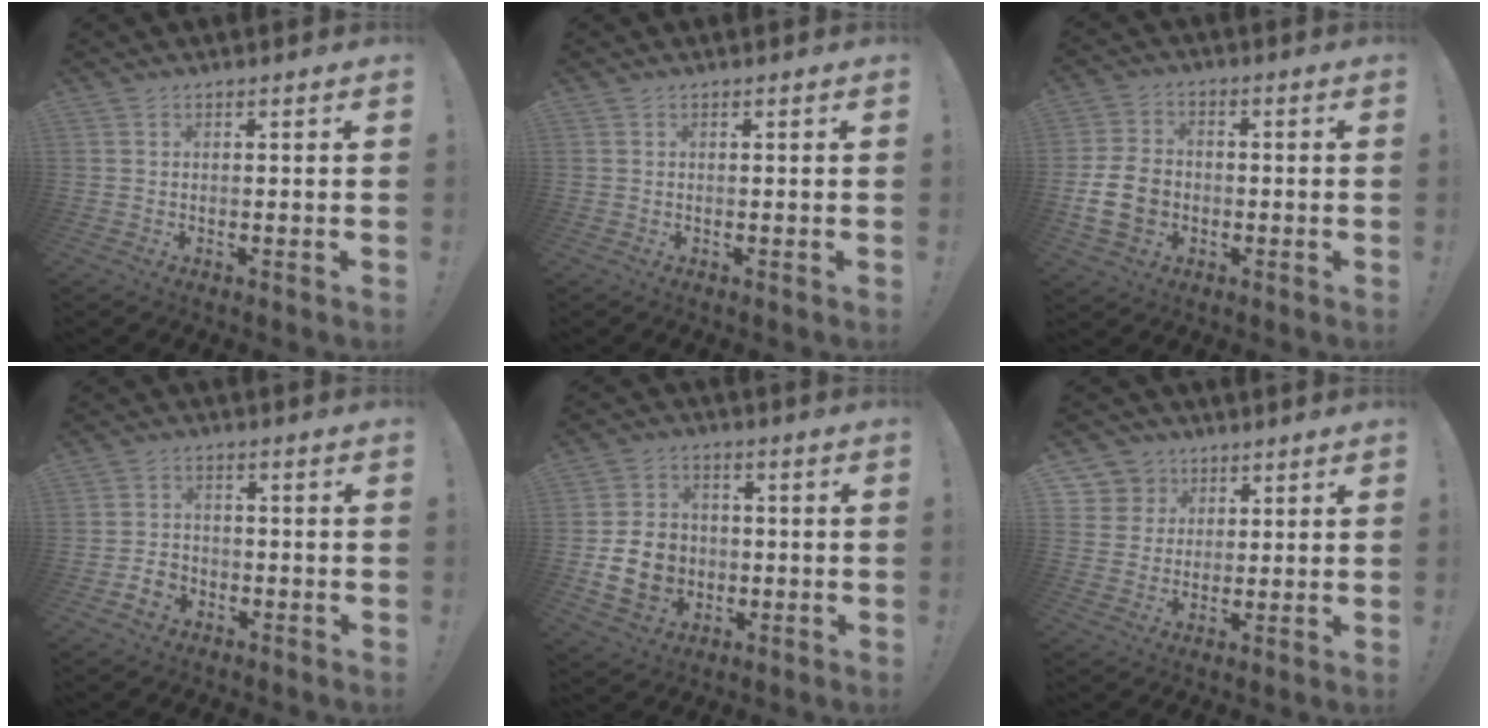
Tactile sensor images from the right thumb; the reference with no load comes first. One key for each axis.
{"total": 0.0}
{"total": 12.0, "fx": -2.7, "fy": 9.2, "fz": 7.3, "tx": -0.139, "ty": 0.018, "tz": -0.047}
{"total": 5.3, "fx": -2.6, "fy": 4.2, "fz": 2.0, "tx": -0.035, "ty": 0.013, "tz": -0.048}
{"total": 13.5, "fx": -2.2, "fy": 11.2, "fz": 7.1, "tx": -0.130, "ty": 0.017, "tz": -0.032}
{"total": 7.4, "fx": 3.2, "fy": 6.6, "fz": 0.8, "tx": -0.011, "ty": -0.024, "tz": 0.067}